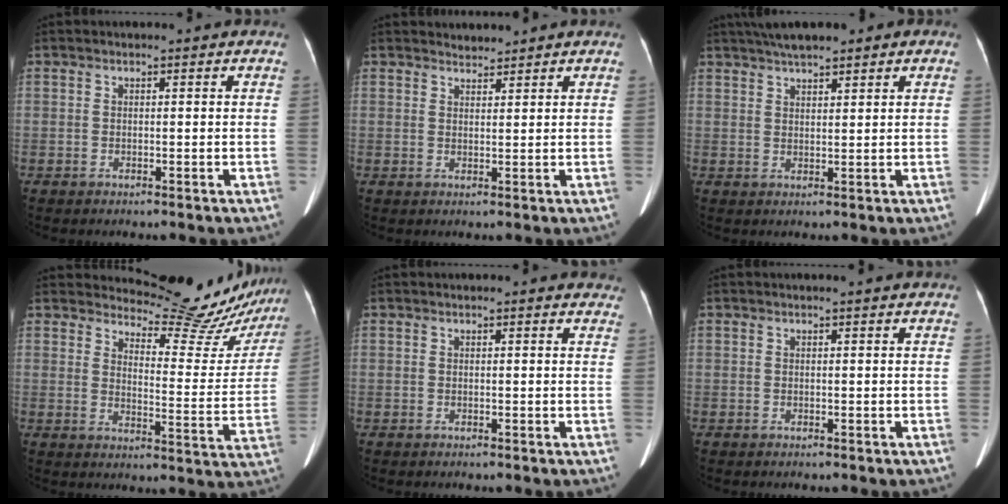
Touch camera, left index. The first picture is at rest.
{"total": 1.9, "force": [1.8, 0.3, -0.2], "torque": [-0.004, 0.007, 0.035]}
{"total": 7.1, "force": [5.5, 1.7, 4.2], "torque": [-0.066, 0.026, 0.090]}
{"total": 15.2, "force": [14.9, 2.7, 1.7], "torque": [-0.006, -0.072, 0.167]}
{"total": 6.5, "force": [6.0, 1.8, 2.0], "torque": [-0.008, 0.020, 0.054]}
{"total": 1.3, "force": [1.2, -0.1, 0.5], "torque": [-0.008, 0.007, 0.018]}